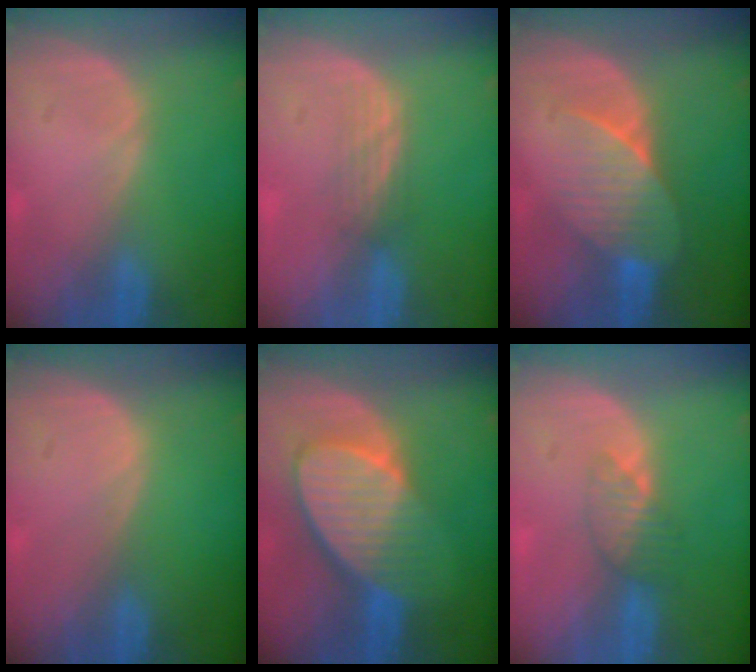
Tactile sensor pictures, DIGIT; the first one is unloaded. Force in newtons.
{"total": 2.1, "press": 2.1, "slide": 0.3}
{"total": 7.2, "press": 6.8, "slide": 2.4}
{"total": 0.0}
{"total": 9.3, "press": 8.3, "slide": 4.3}
{"total": 3.6, "press": 3.2, "slide": 1.6}